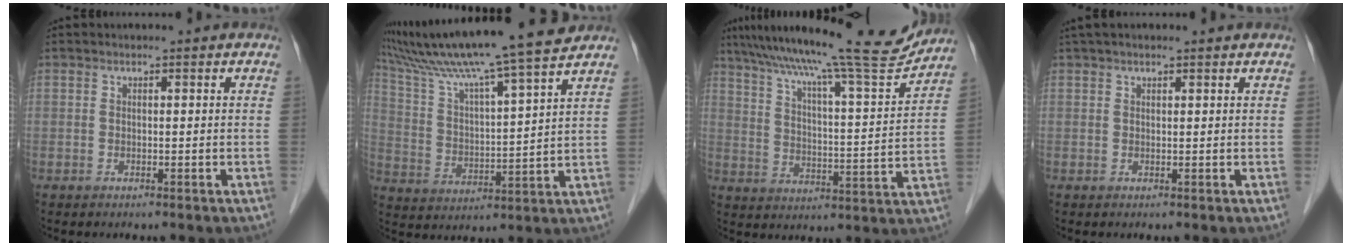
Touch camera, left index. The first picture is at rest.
{"total": 18.7, "force": [16.1, -1.3, 9.5], "torque": [-0.175, 0.005, 0.258]}
{"total": 21.3, "force": [18.6, 0.4, 10.3], "torque": [-0.174, -0.011, 0.270]}
{"total": 3.3, "force": [2.6, 0.7, 1.9], "torque": [-0.032, 0.037, 0.043]}